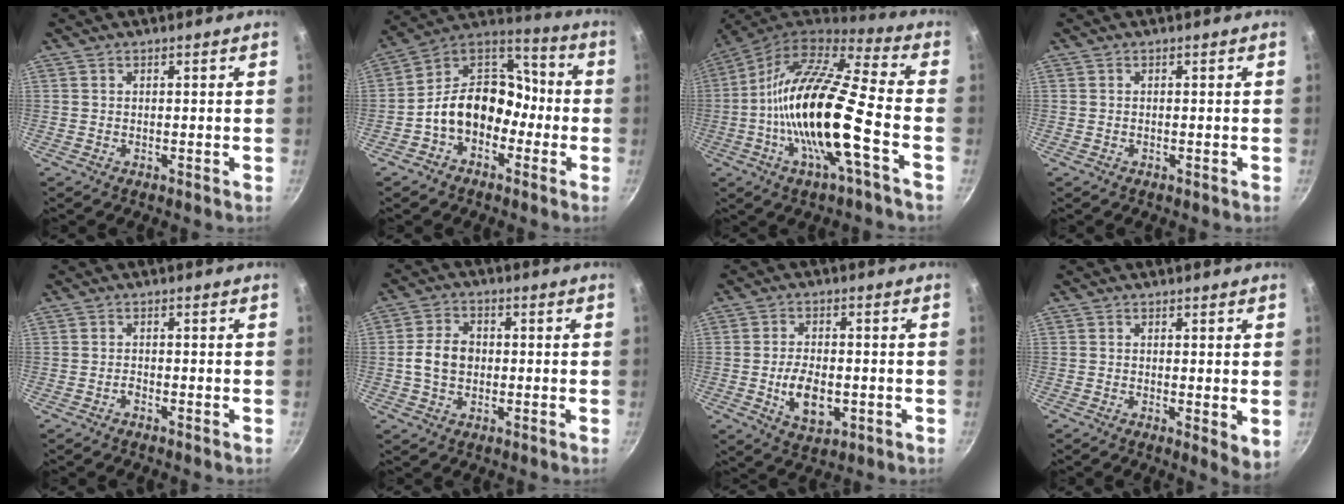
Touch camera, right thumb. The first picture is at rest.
{"total": 14.6, "force": [-4.3, 11.0, 8.6], "torque": [-0.088, 0.069, -0.097]}
{"total": 21.3, "force": [-5.0, 5.4, 20.0], "torque": [-0.362, 0.033, -0.112]}
{"total": 0.0}
{"total": 0.8, "force": [-0.7, 0.2, 0.3], "torque": [-0.007, 0.008, -0.016]}
{"total": 6.7, "force": [-0.3, 5.1, 4.4], "torque": [-0.067, 0.018, -0.012]}
{"total": 8.5, "force": [-1.7, 4.9, 6.7], "torque": [-0.106, 0.004, -0.024]}
{"total": 4.1, "force": [0.1, 1.4, 3.9], "torque": [-0.050, -0.014, 0.000]}